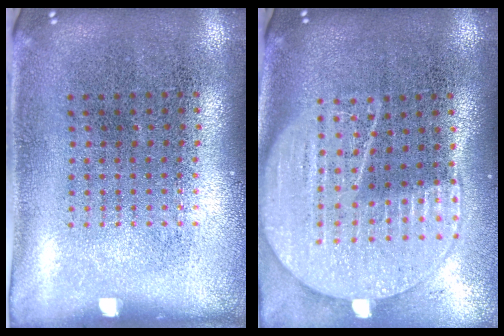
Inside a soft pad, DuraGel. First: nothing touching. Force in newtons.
{"total": 2.0, "press": 1.9, "slide": 0.8}